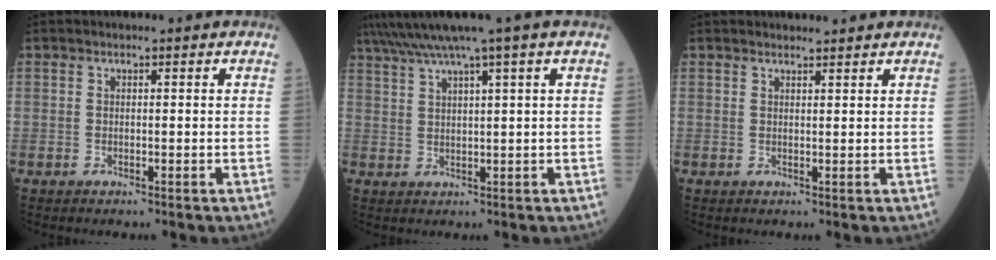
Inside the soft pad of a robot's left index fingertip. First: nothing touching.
{"total": 7.3, "force": [5.4, -1.8, 4.7], "torque": [-0.081, 0.027, 0.092]}
{"total": 2.7, "force": [2.7, 0.2, 0.3], "torque": [-0.008, 0.009, 0.036]}